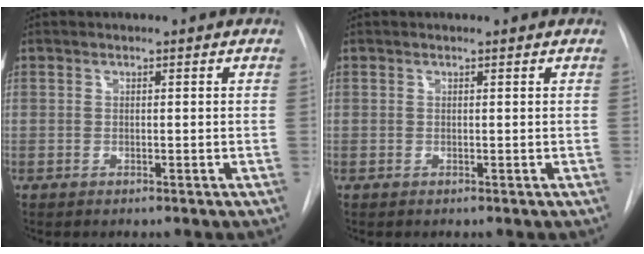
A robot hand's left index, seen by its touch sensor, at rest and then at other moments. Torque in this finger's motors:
{"motor_torque": [0.04, 0.16, -0.01, 0.00]}